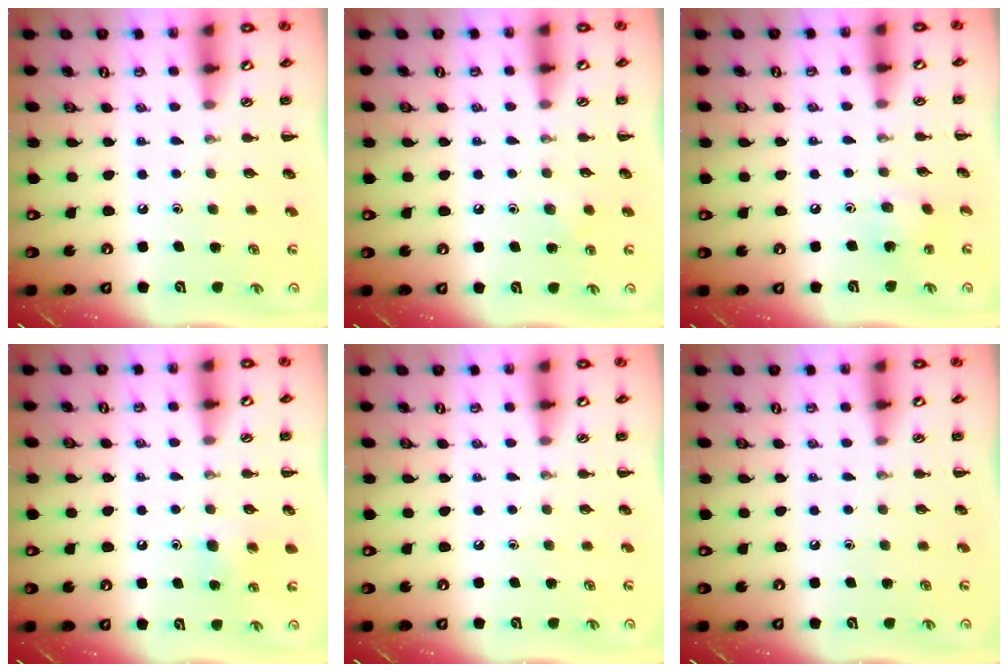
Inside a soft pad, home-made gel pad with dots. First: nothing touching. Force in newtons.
{"total": 3.2, "press": 3.1, "slide": 0.9}
{"total": 4.2, "press": 4.0, "slide": 1.1}
{"total": 5.5, "press": 5.3, "slide": 1.6}
{"total": 0.0}
{"total": 0.0}